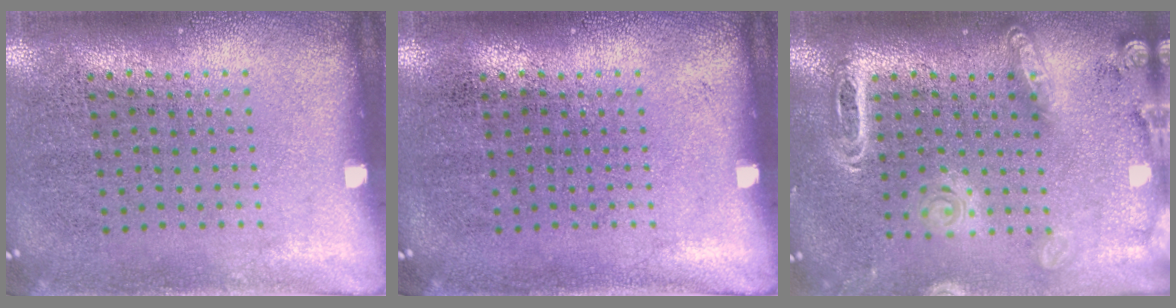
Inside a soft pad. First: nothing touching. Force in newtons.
{"total": 0.0}
{"total": 1.9, "press": 1.8, "slide": 0.7}